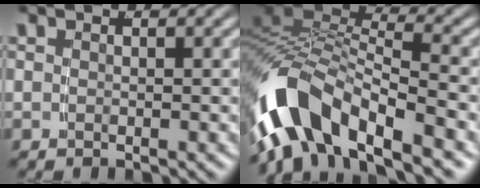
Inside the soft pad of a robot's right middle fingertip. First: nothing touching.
{"total": 11.9, "force": [-4.0, 7.3, 8.5], "torque": [-0.185, -0.028, -0.057]}